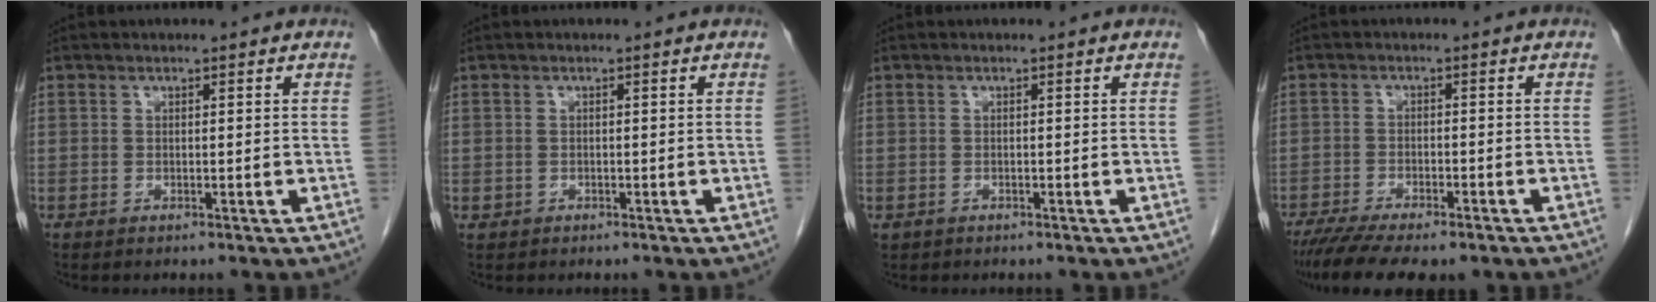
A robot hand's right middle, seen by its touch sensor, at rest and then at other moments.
{"total": 0.7, "force": [-0.2, 0.6, 0.0], "torque": [0.000, 0.004, -0.002]}
{"total": 0.7, "force": [-0.4, 0.6, 0.0], "torque": [-0.006, 0.004, -0.002]}
{"total": 10.3, "force": [-8.0, 2.7, 5.9], "torque": [-0.091, -0.012, -0.120]}